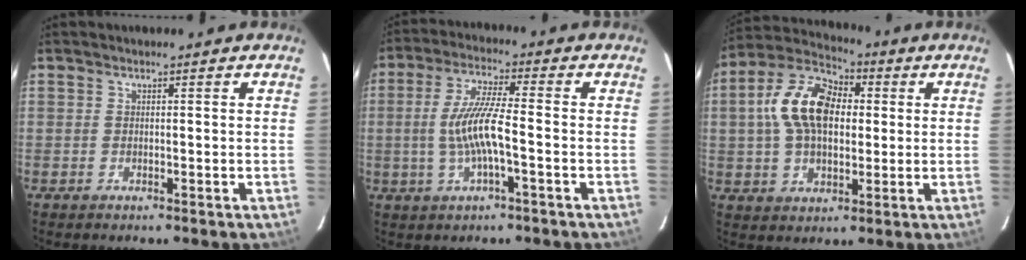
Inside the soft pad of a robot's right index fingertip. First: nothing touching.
{"total": 9.0, "force": [-1.9, 1.1, 8.7], "torque": [-0.177, 0.001, -0.032]}
{"total": 15.1, "force": [2.1, 9.3, 11.7], "torque": [-0.229, 0.029, 0.030]}